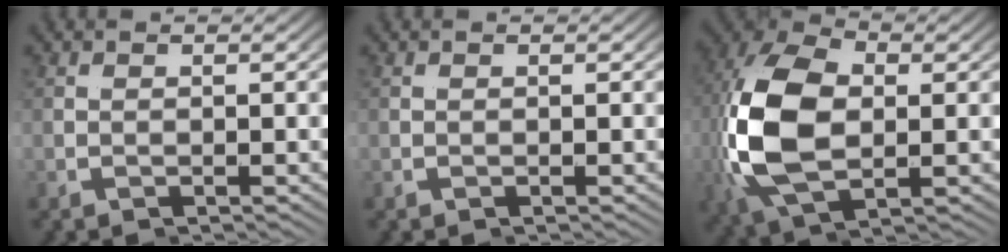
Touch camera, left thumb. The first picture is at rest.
{"total": 0.0}
{"total": 13.7, "force": [-0.5, 8.8, 10.5], "torque": [-0.248, -0.030, 0.005]}